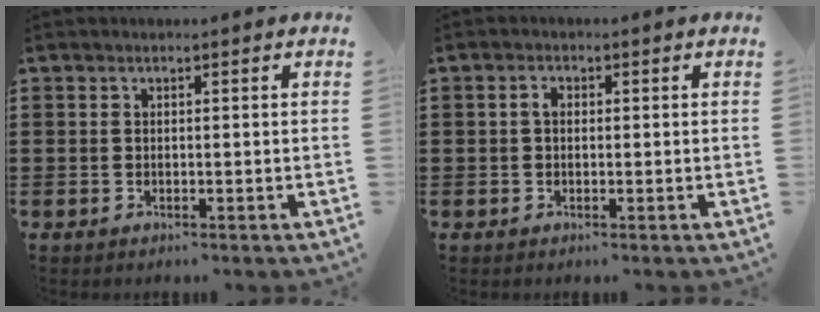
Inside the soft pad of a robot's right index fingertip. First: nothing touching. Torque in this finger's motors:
{"motor_torque": [0.35, -0.28, 0.13, 0.05]}